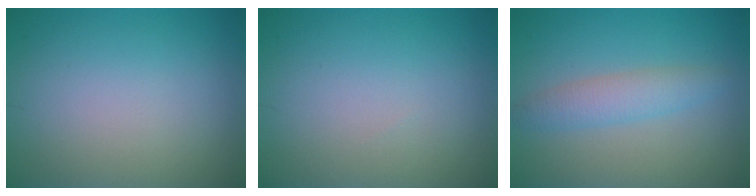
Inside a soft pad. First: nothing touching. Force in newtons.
{"total": 0.0}
{"total": 2.7, "press": 2.7, "slide": 0.0}